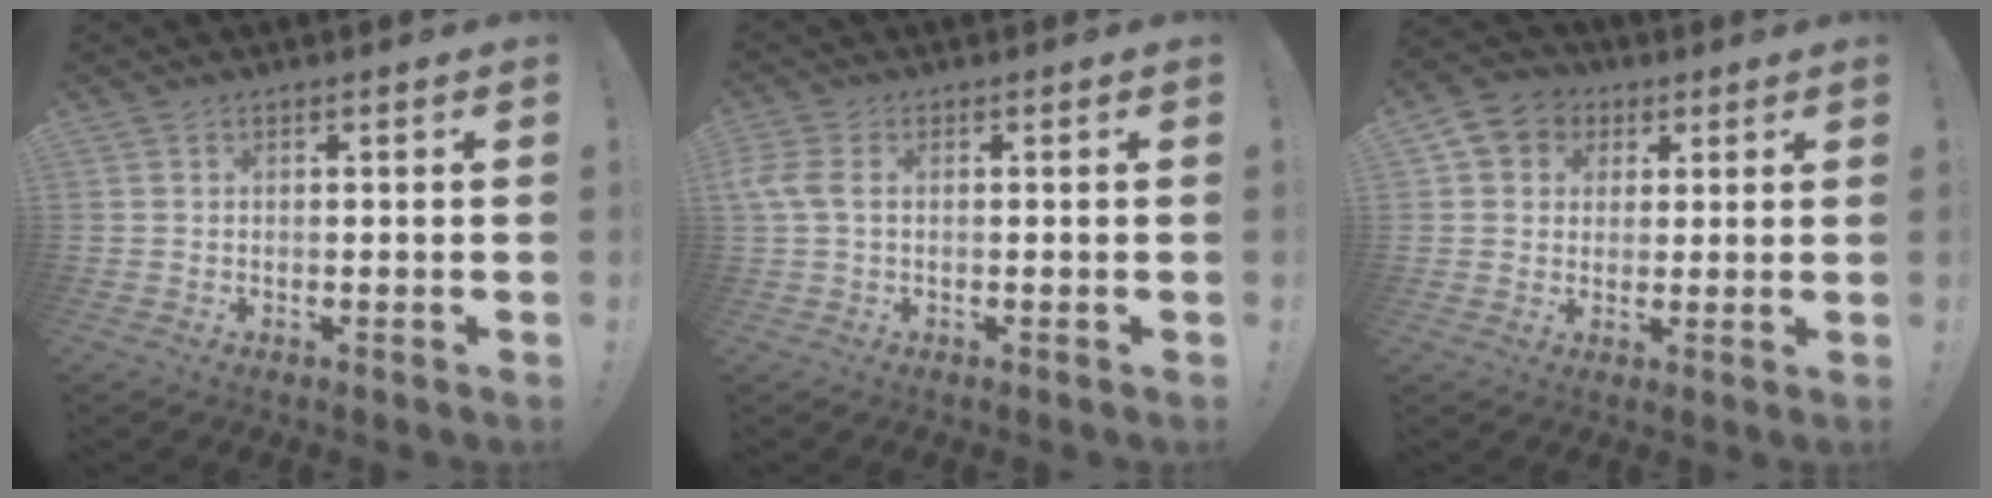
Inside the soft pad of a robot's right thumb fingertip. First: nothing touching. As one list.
[{"total": 3.8, "force": [0.4, 2.3, 3.1], "torque": [-0.074, 0.005, 0.006]}, {"total": 6.7, "force": [1.7, 6.1, 2.0], "torque": [-0.027, -0.002, 0.038]}]